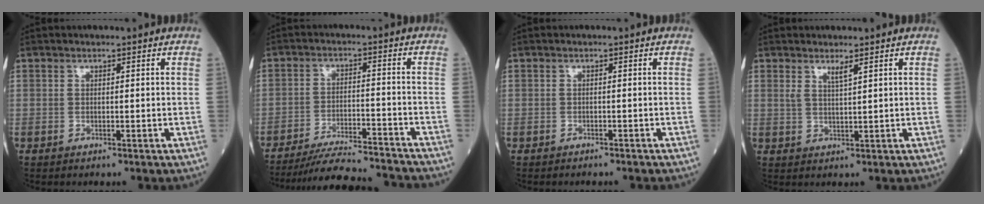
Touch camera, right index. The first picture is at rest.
{"total": 15.2, "force": [-14.5, 0.6, 4.6], "torque": [-0.080, -0.013, -0.215]}
{"total": 3.8, "force": [-3.4, 0.8, 1.4], "torque": [-0.020, -0.004, -0.040]}
{"total": 1.9, "force": [1.4, -0.1, 1.4], "torque": [-0.028, -0.007, 0.028]}